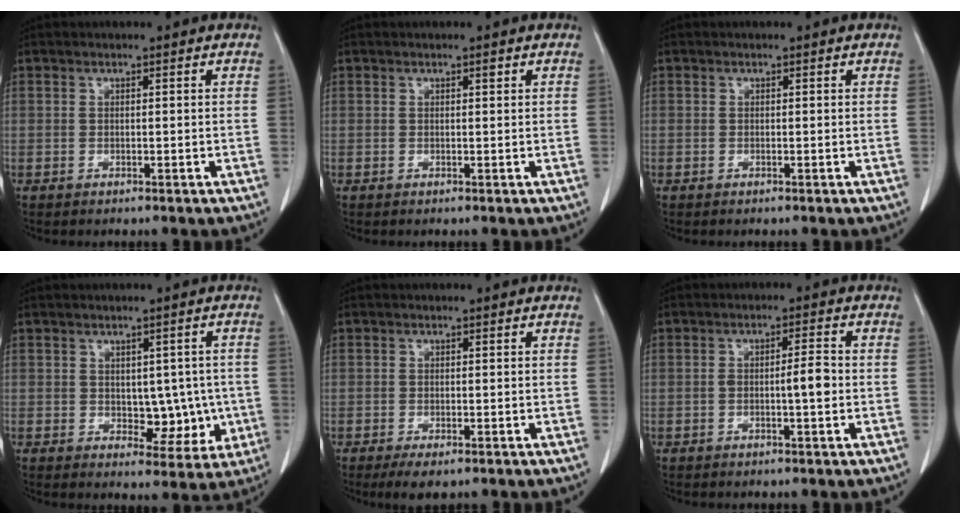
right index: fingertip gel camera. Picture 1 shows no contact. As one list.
[{"total": 0.5, "force": [0.3, 0.1, 0.4], "torque": [-0.007, 0.000, 0.003]}, {"total": 0.0}, {"total": 6.5, "force": [-0.4, 4.0, 5.1], "torque": [-0.050, 0.008, 0.009]}, {"total": 2.8, "force": [-1.7, 1.0, 2.0], "torque": [-0.034, -0.005, -0.022]}, {"total": 3.4, "force": [-0.6, 0.4, 3.3], "torque": [-0.054, 0.003, -0.010]}]